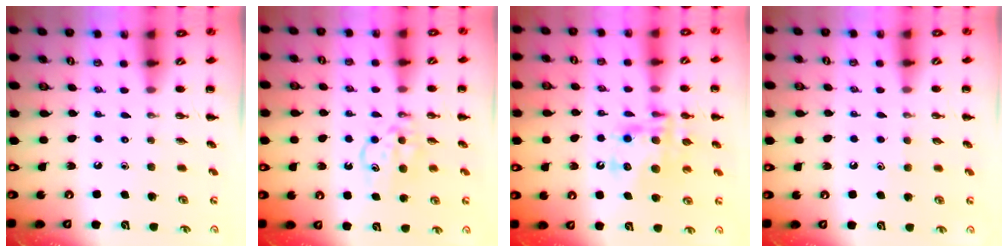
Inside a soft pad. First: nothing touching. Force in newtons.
{"total": 6.1, "press": 5.9, "slide": 1.6}
{"total": 13.5, "press": 13.1, "slide": 2.9}
{"total": 3.7, "press": 3.5, "slide": 1.1}